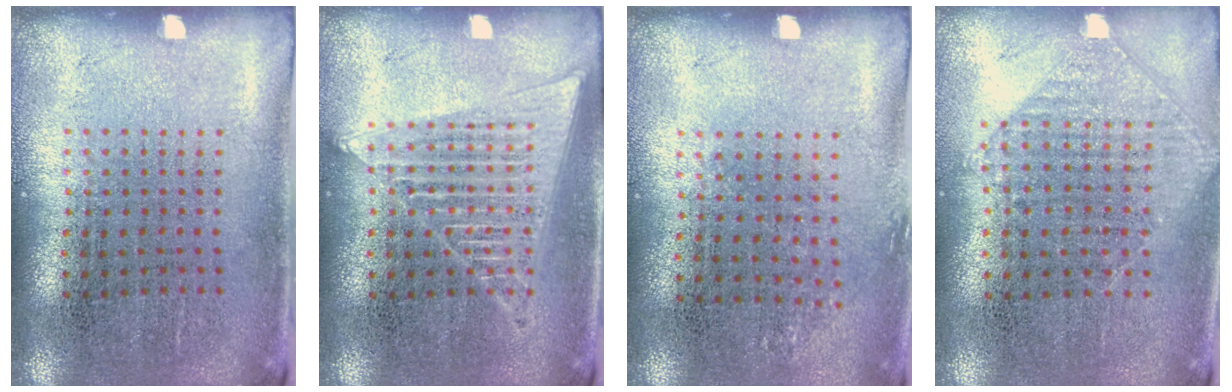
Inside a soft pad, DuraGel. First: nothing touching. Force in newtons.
{"total": 1.5, "press": 1.5, "slide": 0.1}
{"total": 0.8, "press": 0.7, "slide": 0.4}
{"total": 0.9, "press": 0.8, "slide": 0.3}